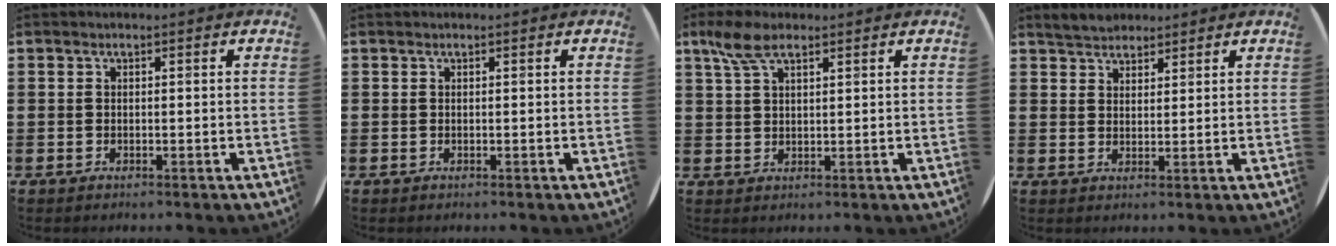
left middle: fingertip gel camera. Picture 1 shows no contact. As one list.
[{"total": 0.0}, {"total": 4.8, "force": [3.0, 1.9, 3.1], "torque": [-0.067, 0.008, 0.054]}, {"total": 3.1, "force": [3.0, 0.9, 0.1], "torque": [-0.008, -0.001, 0.057]}]